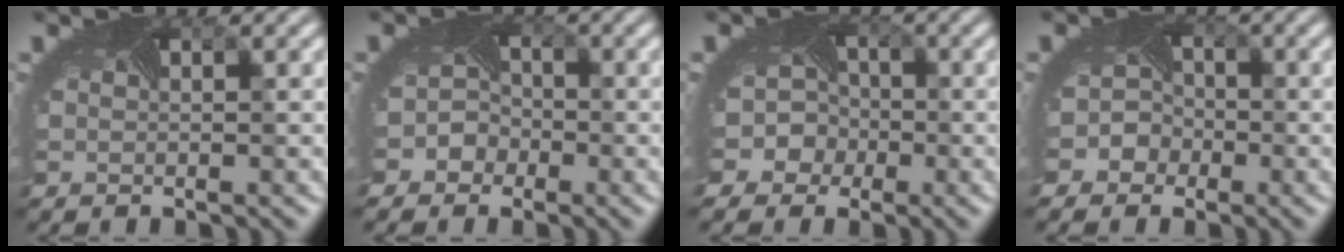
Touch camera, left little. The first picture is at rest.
{"total": 2.8, "force": [-1.5, 2.2, 0.5], "torque": [0.010, 0.000, -0.030]}
{"total": 6.3, "force": [-2.0, 5.6, 1.8], "torque": [-0.017, 0.006, -0.063]}
{"total": 3.6, "force": [-1.8, 3.1, 0.6], "torque": [0.014, 0.004, -0.033]}